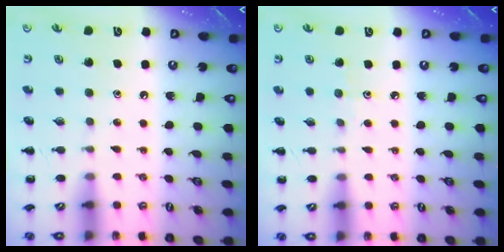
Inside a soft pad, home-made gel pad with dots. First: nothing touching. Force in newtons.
{"total": 2.9, "press": 2.7, "slide": 1.2}